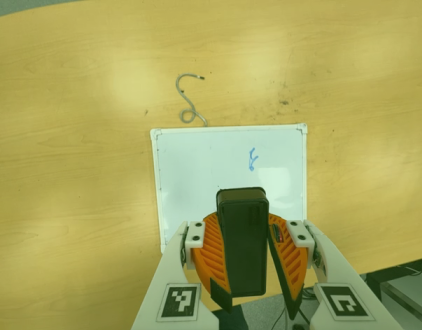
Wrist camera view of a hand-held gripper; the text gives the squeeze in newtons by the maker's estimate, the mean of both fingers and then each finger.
{"total": 10.2, "left": 10.2, "right": 10.2}